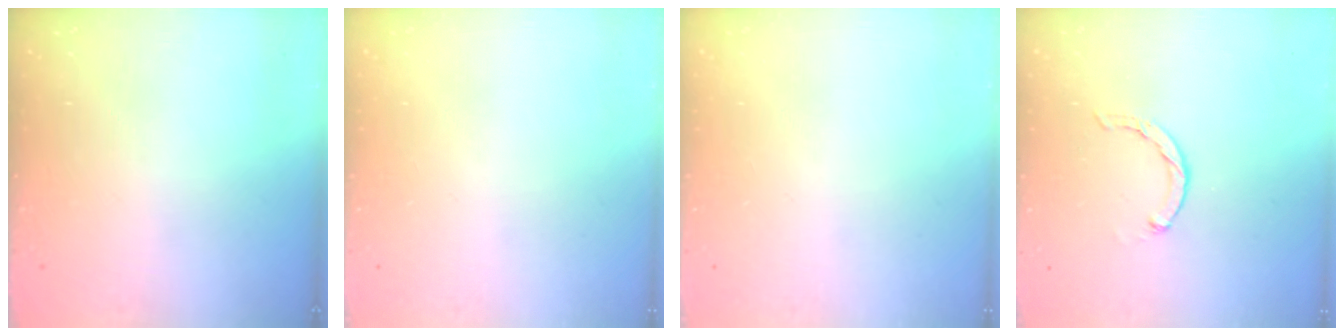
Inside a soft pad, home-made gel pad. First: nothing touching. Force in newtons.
{"total": 0.0}
{"total": 0.0}
{"total": 1.1, "press": 1.1, "slide": 0.2}